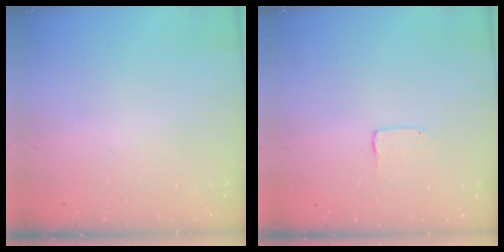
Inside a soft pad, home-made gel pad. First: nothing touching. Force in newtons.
{"total": 1.0, "press": 1.0, "slide": 0.1}